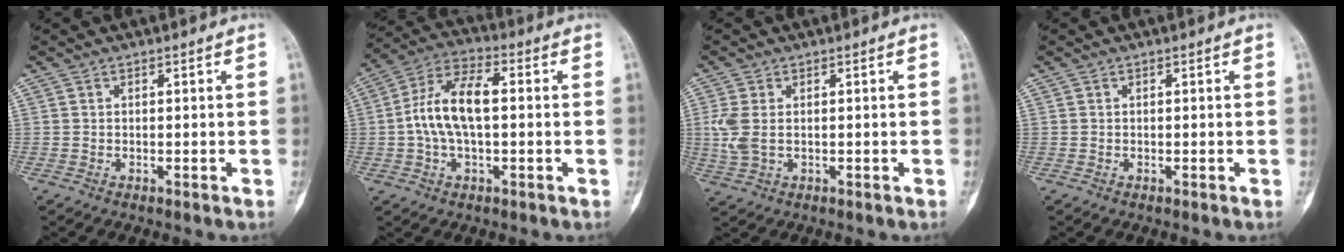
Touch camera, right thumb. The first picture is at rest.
{"total": 11.7, "force": [0.1, 5.8, 10.2], "torque": [-0.202, 0.032, -0.003]}
{"total": 4.7, "force": [0.3, 2.9, 3.8], "torque": [-0.111, 0.001, 0.011]}
{"total": 0.0}